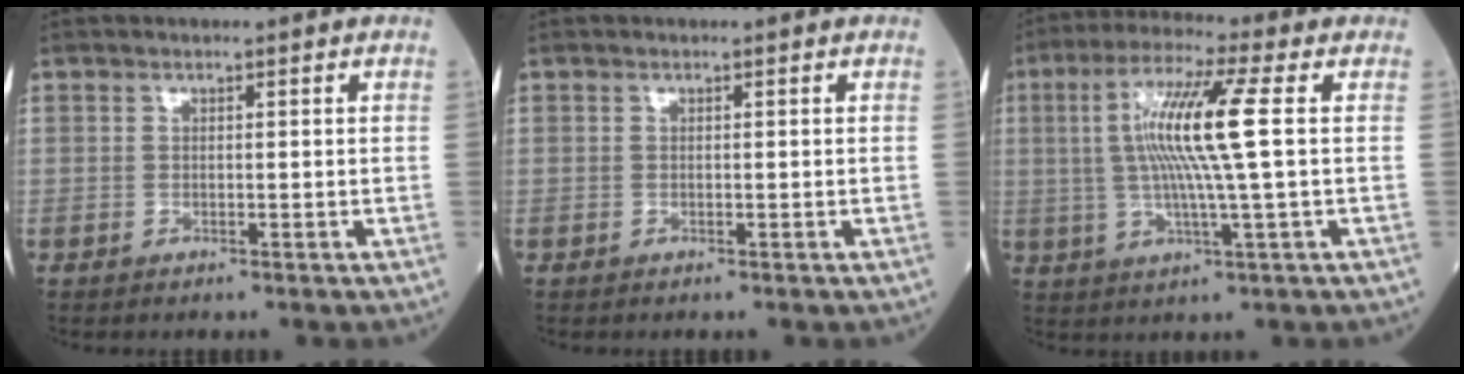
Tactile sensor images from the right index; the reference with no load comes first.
{"total": 0.0}
{"total": 11.7, "force": [1.5, -0.6, 11.6], "torque": [-0.228, 0.008, 0.024]}